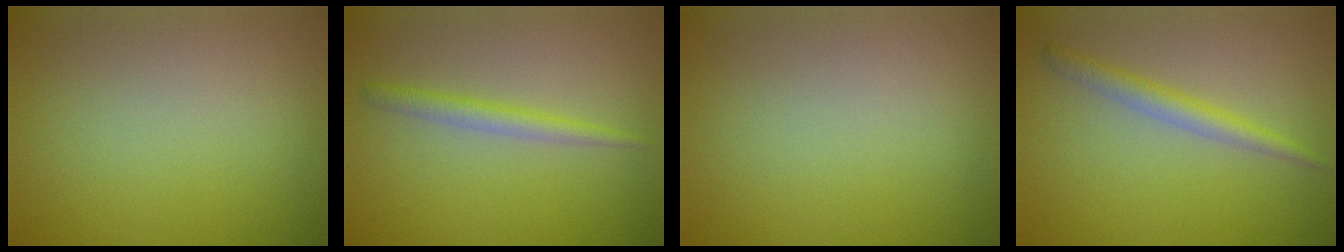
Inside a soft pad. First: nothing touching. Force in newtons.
{"total": 1.8, "press": 1.8, "slide": 0.0}
{"total": 0.0}
{"total": 2.2, "press": 2.2, "slide": 0.1}